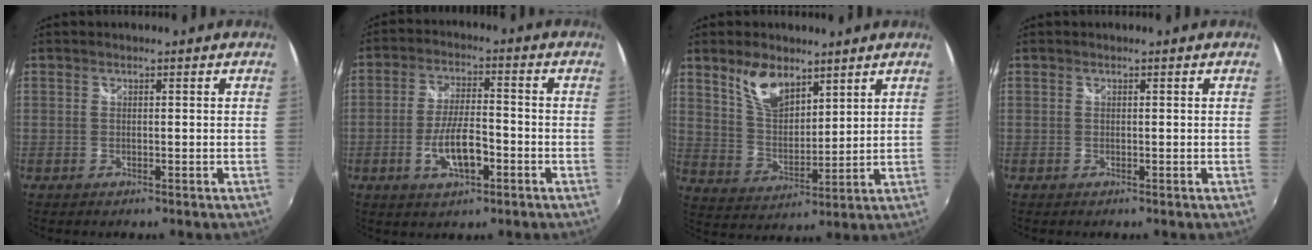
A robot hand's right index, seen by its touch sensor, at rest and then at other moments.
{"total": 8.4, "force": [-3.2, 2.9, 7.2], "torque": [-0.141, -0.003, -0.053]}
{"total": 9.4, "force": [6.3, 4.4, 5.4], "torque": [-0.097, 0.009, 0.124]}
{"total": 0.0}